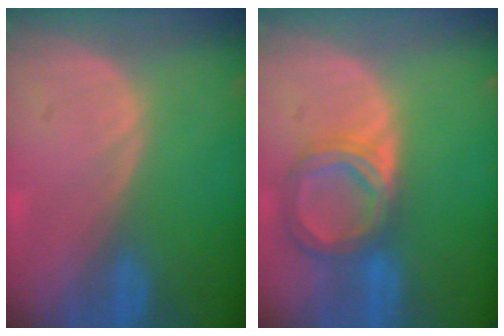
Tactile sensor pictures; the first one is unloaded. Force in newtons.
{"total": 6.7, "press": 6.1, "slide": 2.7}